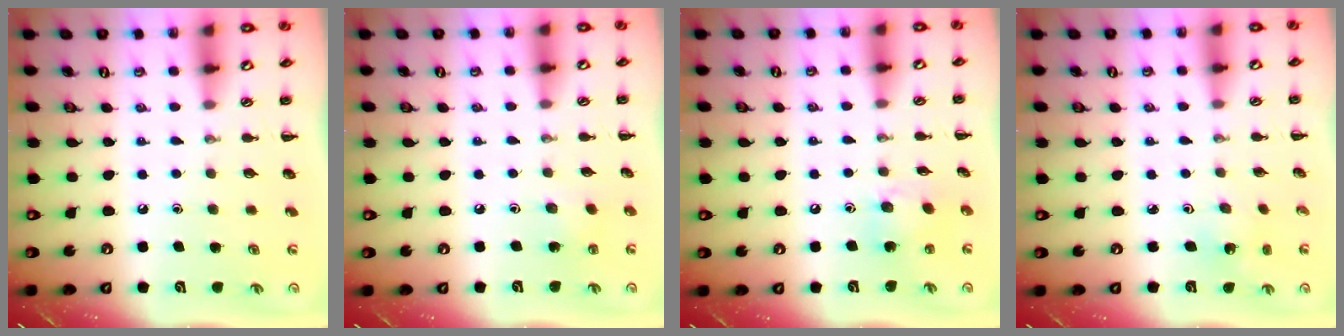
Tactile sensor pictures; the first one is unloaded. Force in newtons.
{"total": 1.5, "press": 1.4, "slide": 0.7}
{"total": 8.0, "press": 7.9, "slide": 1.0}
{"total": 2.3, "press": 2.2, "slide": 0.8}